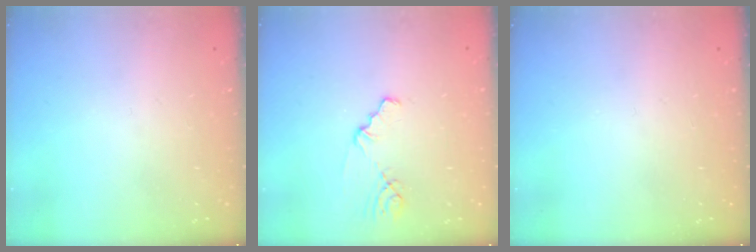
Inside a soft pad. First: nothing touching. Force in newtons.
{"total": 1.8, "press": 1.8, "slide": 0.3}
{"total": 0.0}